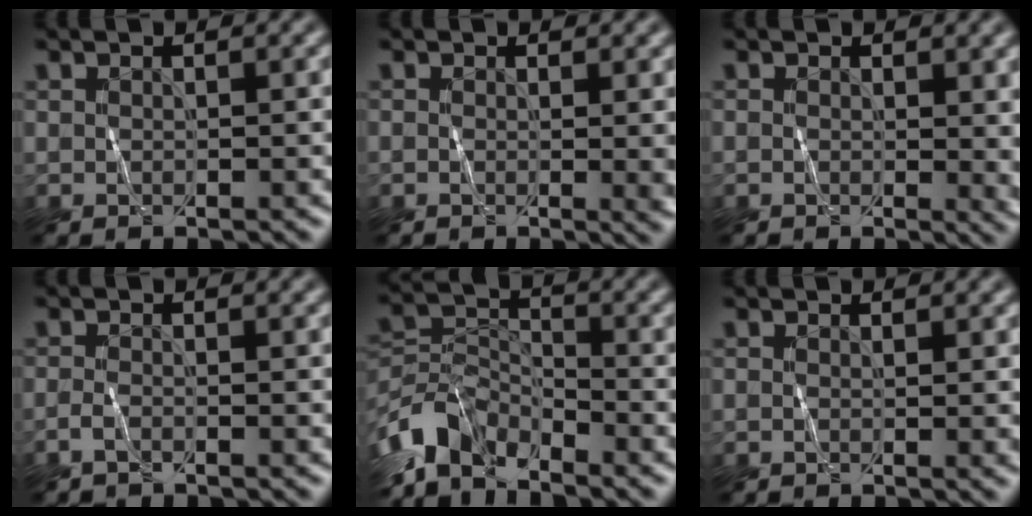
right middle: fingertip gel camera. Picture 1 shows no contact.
{"total": 2.9, "force": [0.0, 0.9, 2.7], "torque": [-0.019, 0.002, -0.002]}
{"total": 2.7, "force": [0.3, 1.2, 2.4], "torque": [-0.021, -0.003, 0.003]}
{"total": 1.2, "force": [-1.0, 0.2, 0.6], "torque": [-0.016, -0.001, -0.021]}
{"total": 5.7, "force": [-4.6, 2.6, 2.2], "torque": [-0.043, -0.003, -0.102]}
{"total": 1.1, "force": [0.2, 0.3, 1.1], "torque": [-0.012, 0.000, 0.000]}